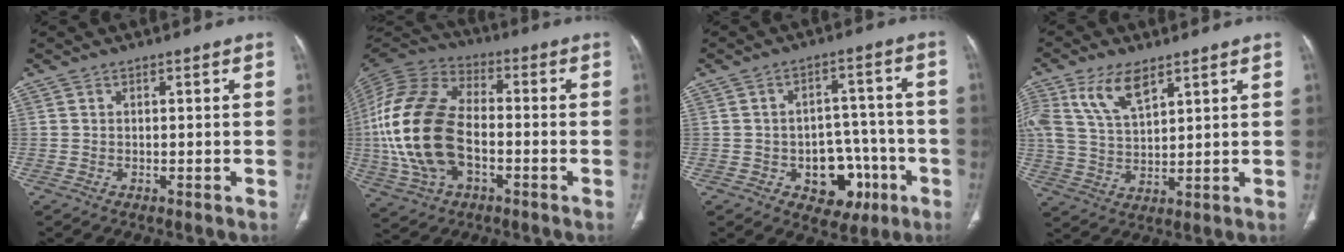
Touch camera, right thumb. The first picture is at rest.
{"total": 21.5, "force": [-3.0, 13.2, 16.7], "torque": [-0.355, 0.015, -0.056]}
{"total": 11.2, "force": [-4.2, 7.9, 6.8], "torque": [-0.046, 0.040, -0.047]}
{"total": 9.9, "force": [5.4, 4.6, 6.9], "torque": [-0.137, -0.012, 0.113]}